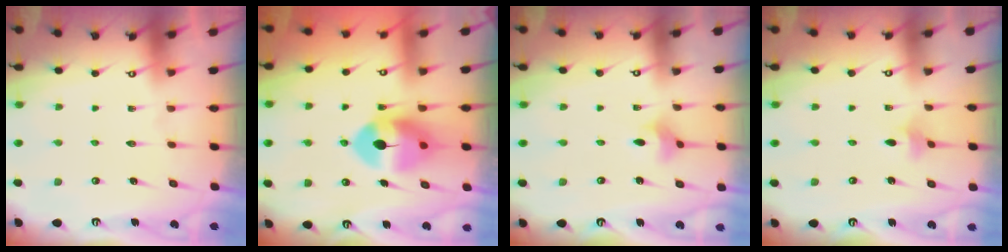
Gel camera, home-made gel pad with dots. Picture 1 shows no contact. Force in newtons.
{"total": 10.9, "press": 10.8, "slide": 1.4}
{"total": 3.8, "press": 3.7, "slide": 0.4}
{"total": 2.8, "press": 2.8, "slide": 0.5}